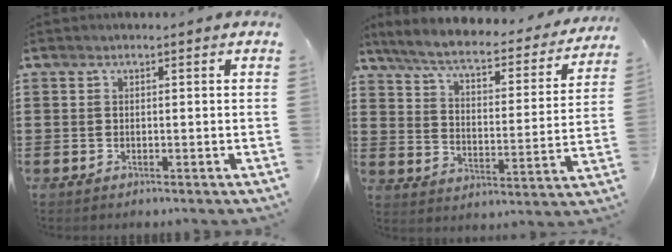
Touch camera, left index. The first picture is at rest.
{"total": 5.9, "force": [4.8, 0.8, 3.2], "torque": [-0.085, -0.032, 0.077]}